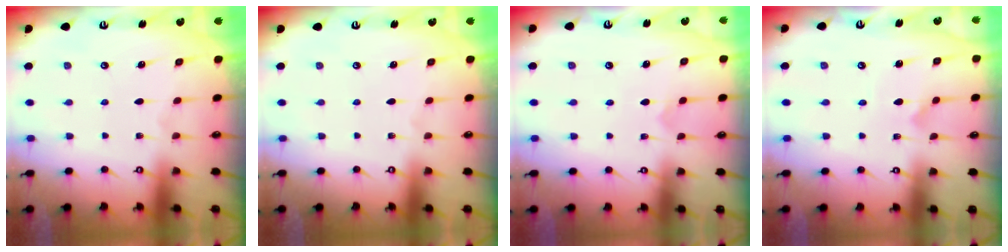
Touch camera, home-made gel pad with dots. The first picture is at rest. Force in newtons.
{"total": 0.0}
{"total": 3.8, "press": 3.8, "slide": 0.3}
{"total": 4.2, "press": 4.2, "slide": 0.4}